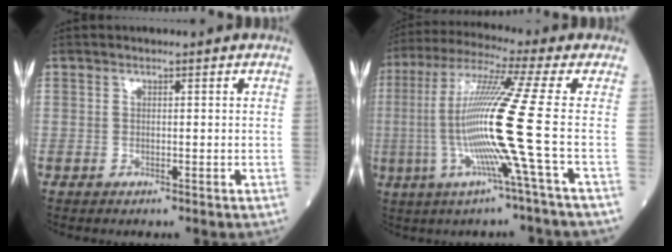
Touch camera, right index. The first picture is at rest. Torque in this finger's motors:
{"motor_torque": [1.49, -0.65, 1.06, 0.21]}